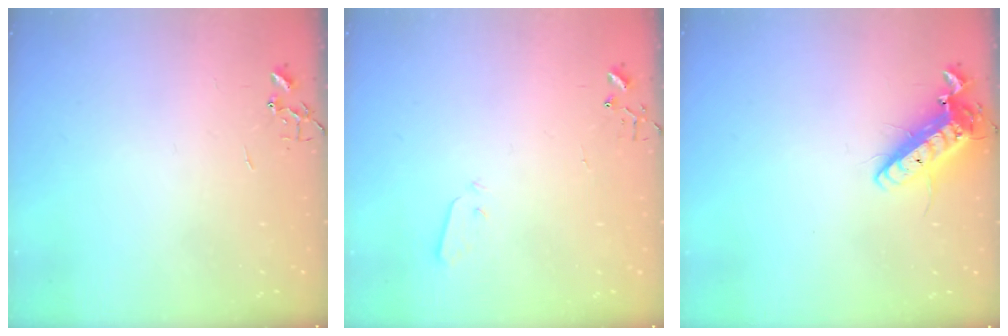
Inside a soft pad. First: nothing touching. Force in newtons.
{"total": 2.2, "press": 2.2, "slide": 0.4}
{"total": 13.9, "press": 13.7, "slide": 2.5}